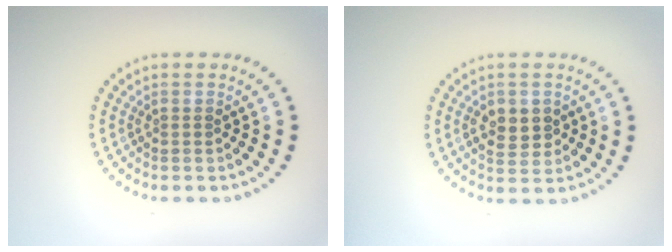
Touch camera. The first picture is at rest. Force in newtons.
{"total": 2.9, "press": 2.8, "slide": 0.4}